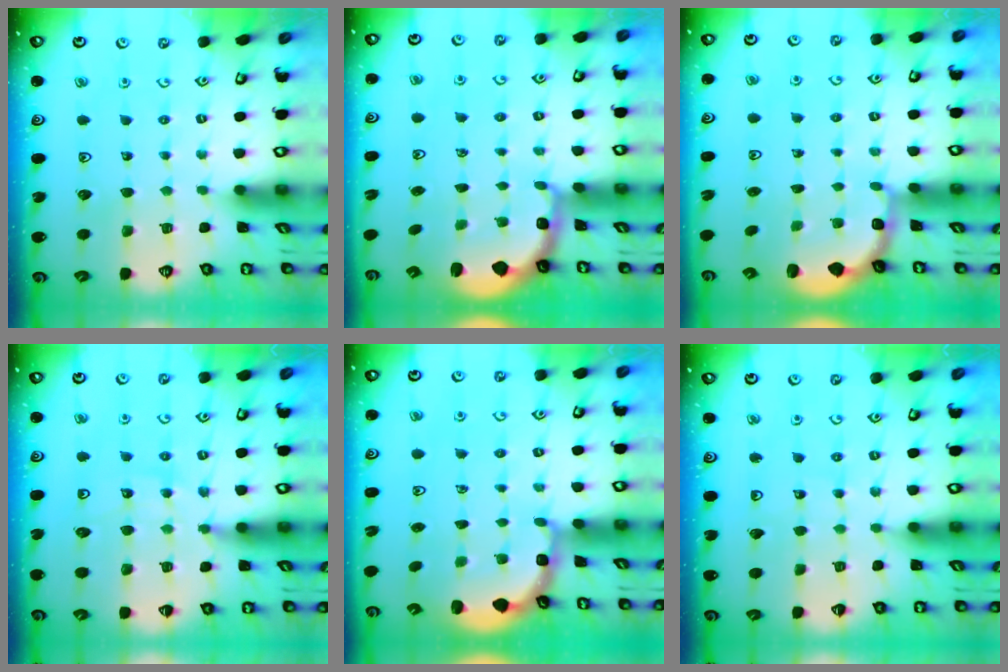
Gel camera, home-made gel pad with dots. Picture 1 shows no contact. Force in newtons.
{"total": 2.1, "press": 1.4, "slide": 1.6}
{"total": 2.7, "press": 2.1, "slide": 1.7}
{"total": 12.5, "press": 12.2, "slide": 3.0}
{"total": 3.0, "press": 2.6, "slide": 1.5}
{"total": 3.9, "press": 3.8, "slide": 0.2}